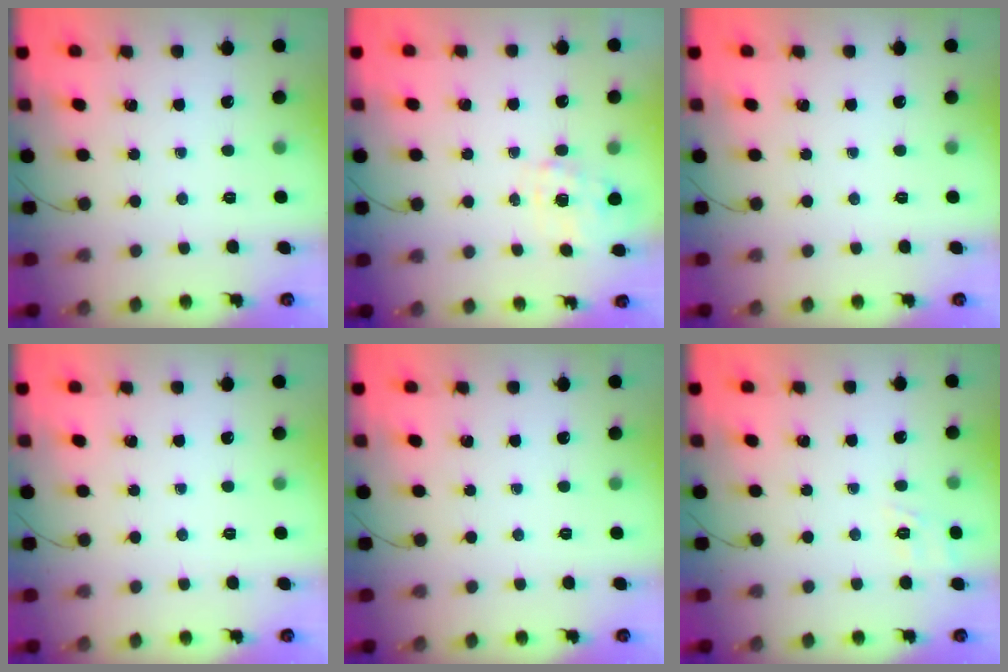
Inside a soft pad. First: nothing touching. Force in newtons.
{"total": 1.2, "press": 1.1, "slide": 0.5}
{"total": 0.0}
{"total": 0.0}
{"total": 0.0}
{"total": 2.7, "press": 2.0, "slide": 1.8}